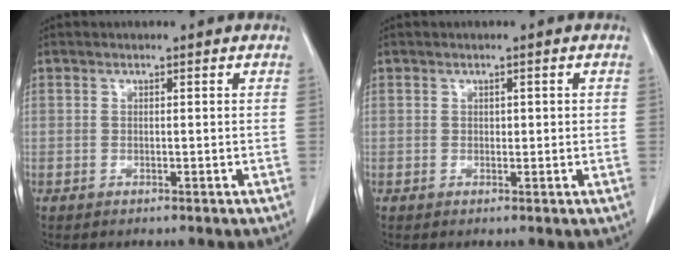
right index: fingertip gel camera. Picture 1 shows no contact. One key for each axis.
{"total": 1.2, "fx": 0.2, "fy": 0.7, "fz": 0.9, "tx": -0.012, "ty": 0.006, "tz": 0.003}